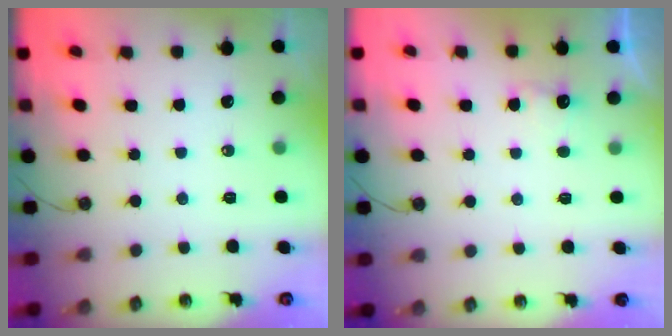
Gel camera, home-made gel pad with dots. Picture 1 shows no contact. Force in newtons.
{"total": 2.9, "press": 2.8, "slide": 0.9}